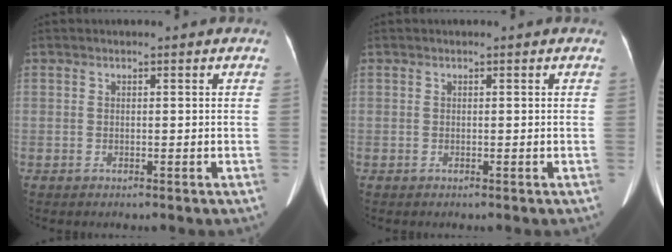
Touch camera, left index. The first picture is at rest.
{"total": 0.0}